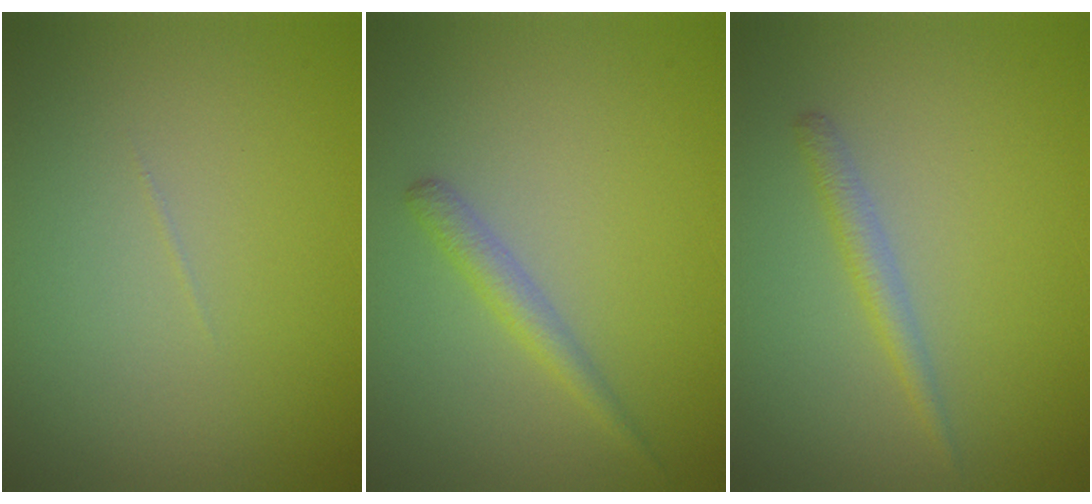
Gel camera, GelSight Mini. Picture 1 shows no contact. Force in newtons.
{"total": 1.6, "press": 1.6, "slide": 0.1}
{"total": 1.5, "press": 1.5, "slide": 0.0}